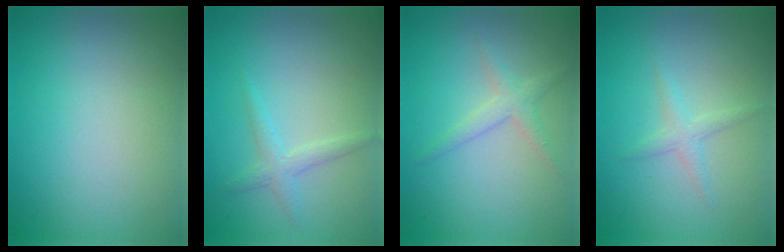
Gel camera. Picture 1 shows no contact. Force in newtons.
{"total": 1.7, "press": 1.7, "slide": 0.0}
{"total": 1.8, "press": 1.8, "slide": 0.1}
{"total": 1.4, "press": 1.4, "slide": 0.1}